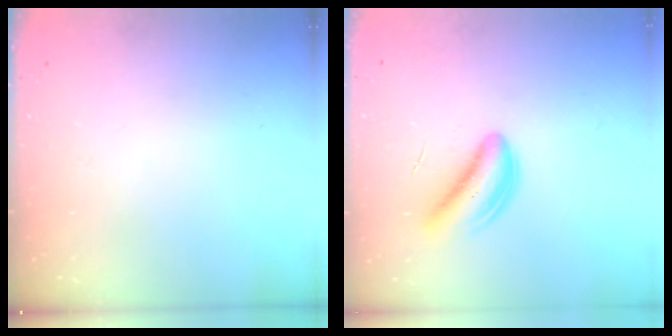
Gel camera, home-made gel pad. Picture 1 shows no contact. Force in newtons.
{"total": 5.6, "press": 5.5, "slide": 1.3}